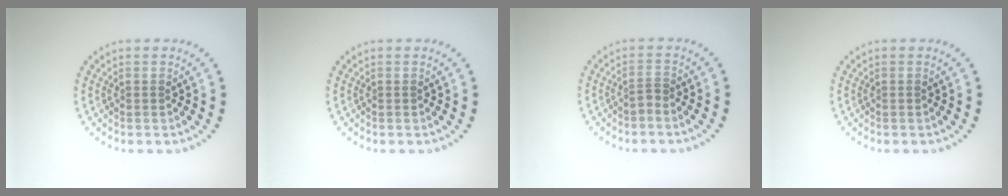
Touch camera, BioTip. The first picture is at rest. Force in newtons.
{"total": 0.0}
{"total": 0.8, "press": 0.4, "slide": 0.6}
{"total": 0.0}